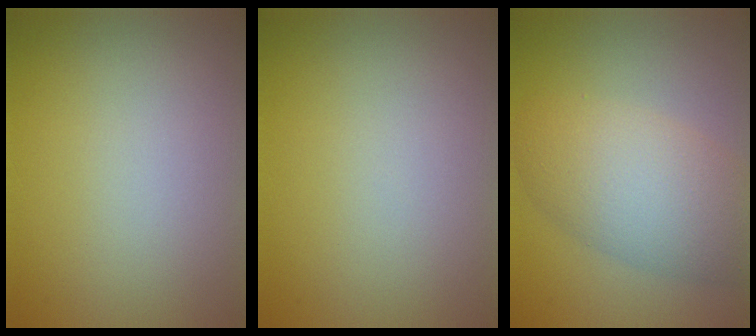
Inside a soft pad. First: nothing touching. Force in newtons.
{"total": 0.0}
{"total": 6.8, "press": 6.8, "slide": 0.3}